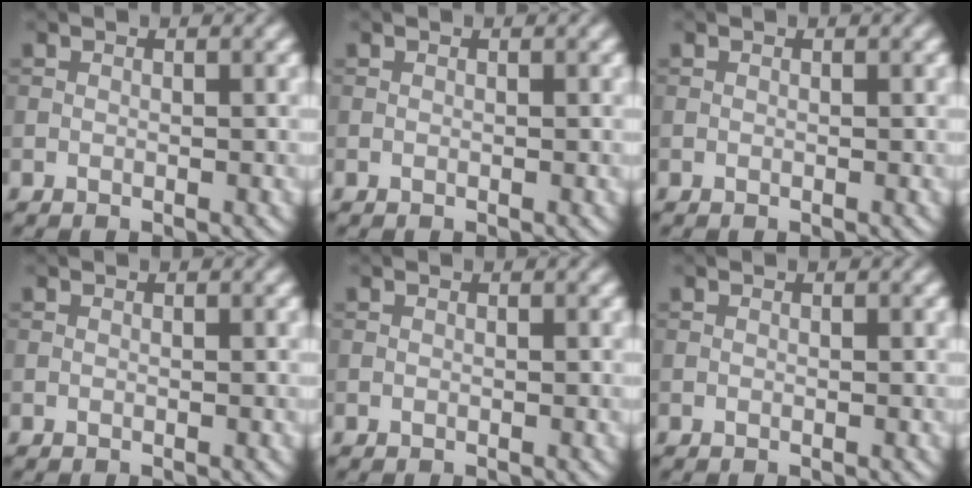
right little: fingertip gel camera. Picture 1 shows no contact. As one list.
[{"total": 0.0}, {"total": 0.0}, {"total": 0.0}, {"total": 0.0}, {"total": 0.0}]